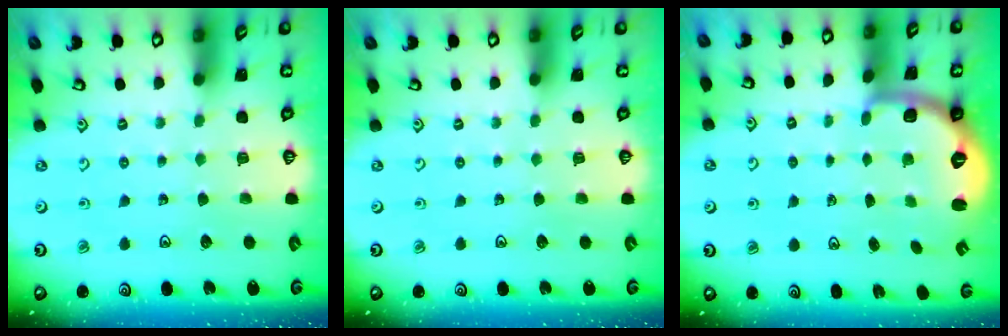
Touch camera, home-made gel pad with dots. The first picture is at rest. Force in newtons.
{"total": 0.0}
{"total": 2.4, "press": 1.8, "slide": 1.6}